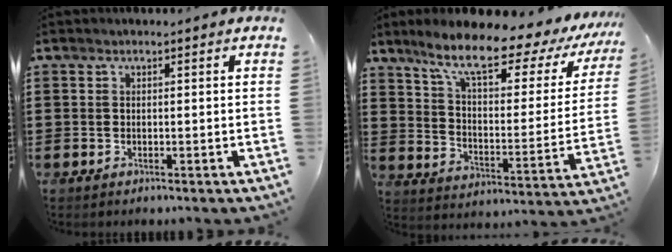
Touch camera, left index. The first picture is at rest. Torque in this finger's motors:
{"motor_torque": [2.13, 0.00, 1.05, 0.21]}